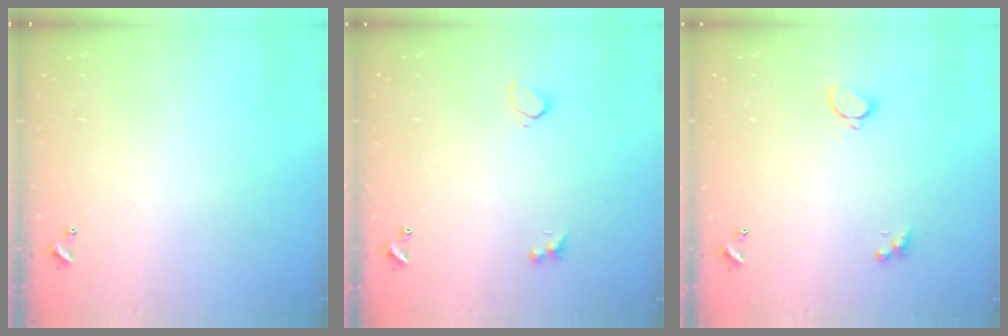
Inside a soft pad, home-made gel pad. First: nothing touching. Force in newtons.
{"total": 2.1, "press": 1.8, "slide": 1.2}
{"total": 2.2, "press": 2.0, "slide": 0.9}